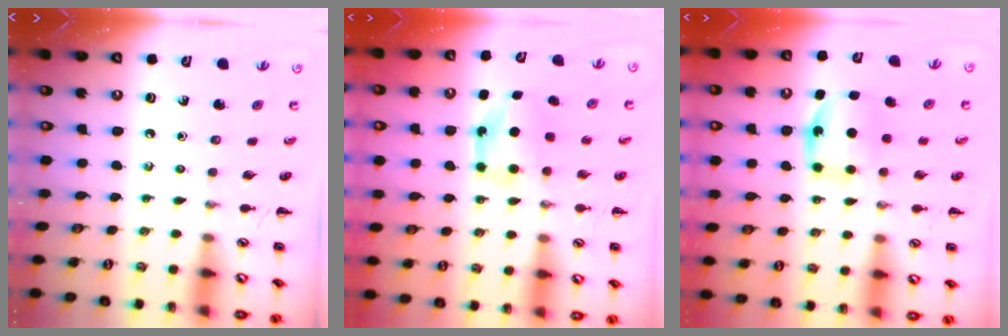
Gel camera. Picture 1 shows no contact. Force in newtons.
{"total": 5.6, "press": 5.5, "slide": 0.9}
{"total": 6.2, "press": 6.2, "slide": 0.8}